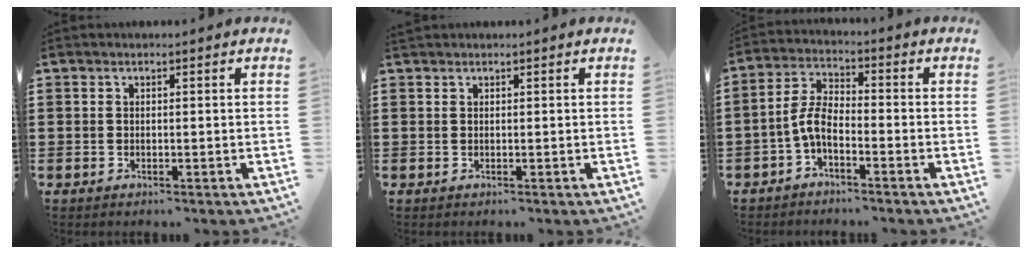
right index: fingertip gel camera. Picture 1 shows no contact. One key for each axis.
{"total": 0.0}
{"total": 4.9, "fx": -2.4, "fy": 1.9, "fz": 3.9, "tx": -0.097, "ty": 0.003, "tz": -0.053}